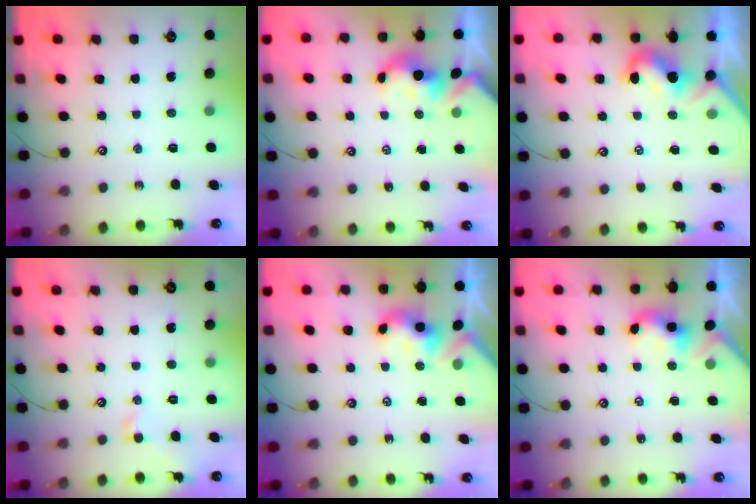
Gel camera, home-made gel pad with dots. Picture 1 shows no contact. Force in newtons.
{"total": 1.7, "press": 1.6, "slide": 0.3}
{"total": 2.1, "press": 2.0, "slide": 0.6}
{"total": 0.6, "press": 0.4, "slide": 0.5}
{"total": 3.4, "press": 3.4, "slide": 0.4}
{"total": 2.2, "press": 2.2, "slide": 0.2}